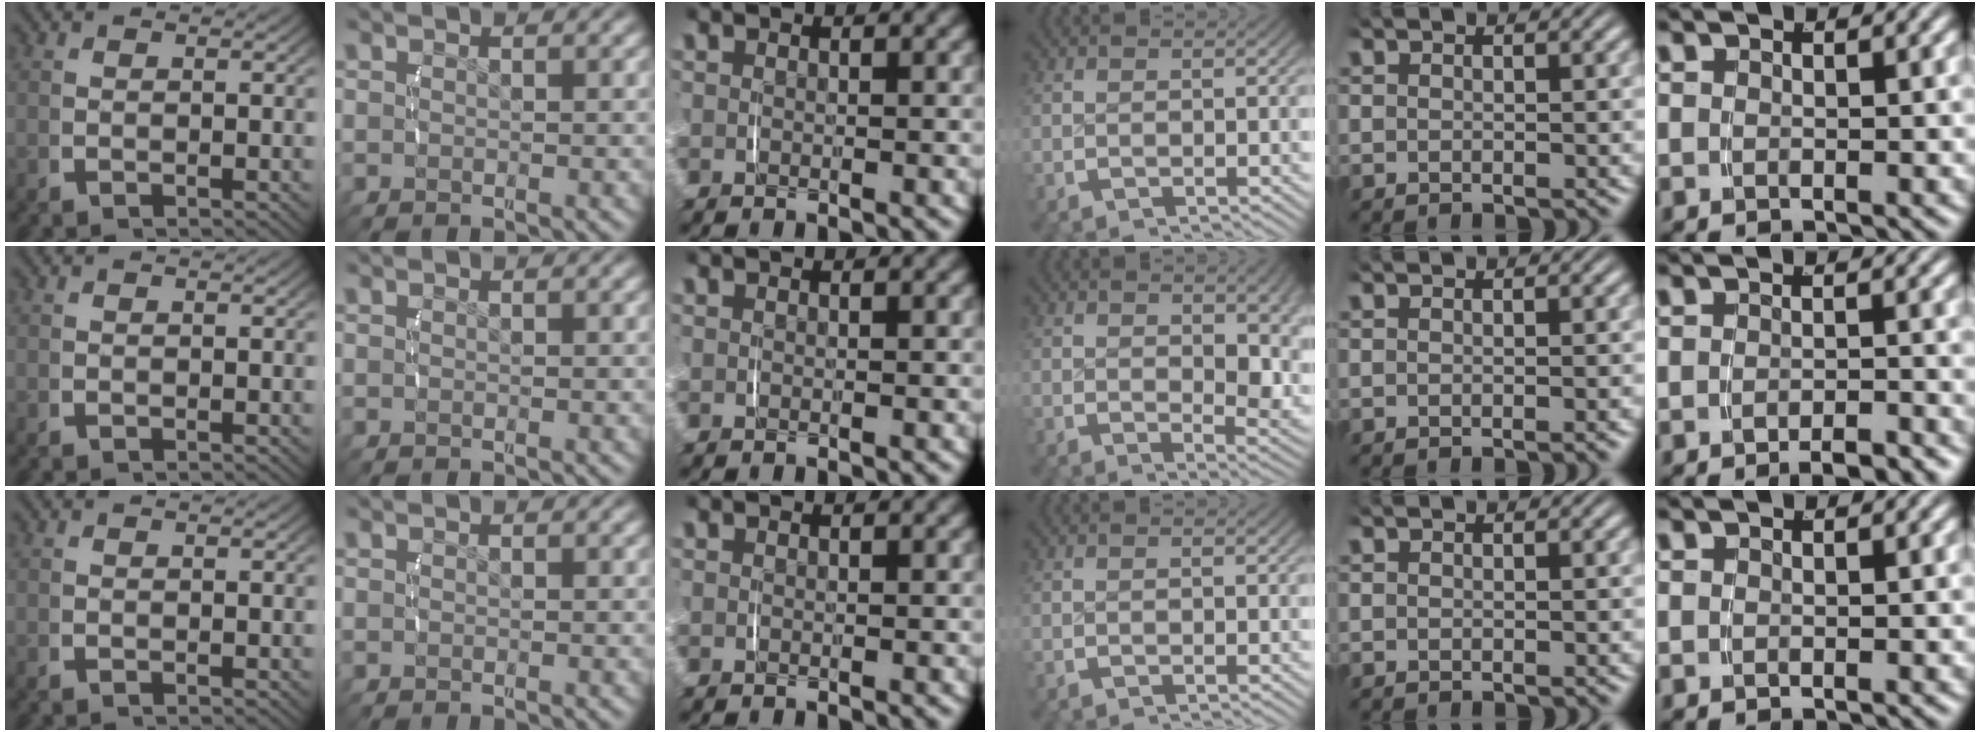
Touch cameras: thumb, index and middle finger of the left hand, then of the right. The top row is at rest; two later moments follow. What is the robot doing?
{"motion": "lift_and_place", "object": "glasses case"}